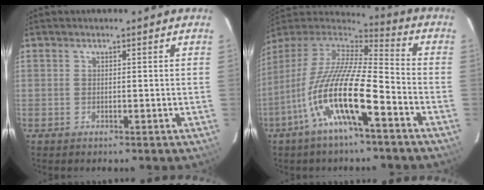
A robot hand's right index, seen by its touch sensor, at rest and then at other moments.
{"total": 18.3, "force": [-8.2, 3.7, 15.9], "torque": [-0.290, -0.027, -0.162]}